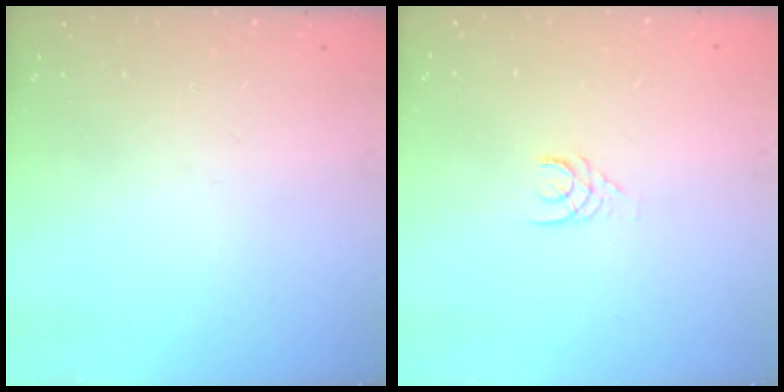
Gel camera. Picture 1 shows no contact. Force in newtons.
{"total": 2.4, "press": 2.4, "slide": 0.2}